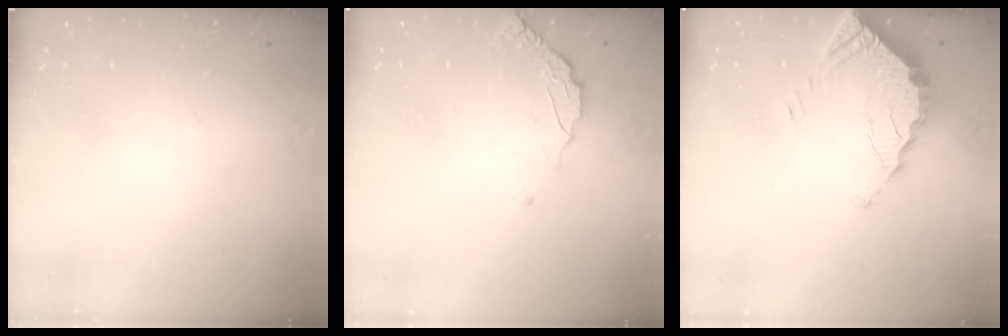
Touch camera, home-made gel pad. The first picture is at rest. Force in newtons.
{"total": 4.2, "press": 4.2, "slide": 0.4}
{"total": 3.2, "press": 3.2, "slide": 0.2}